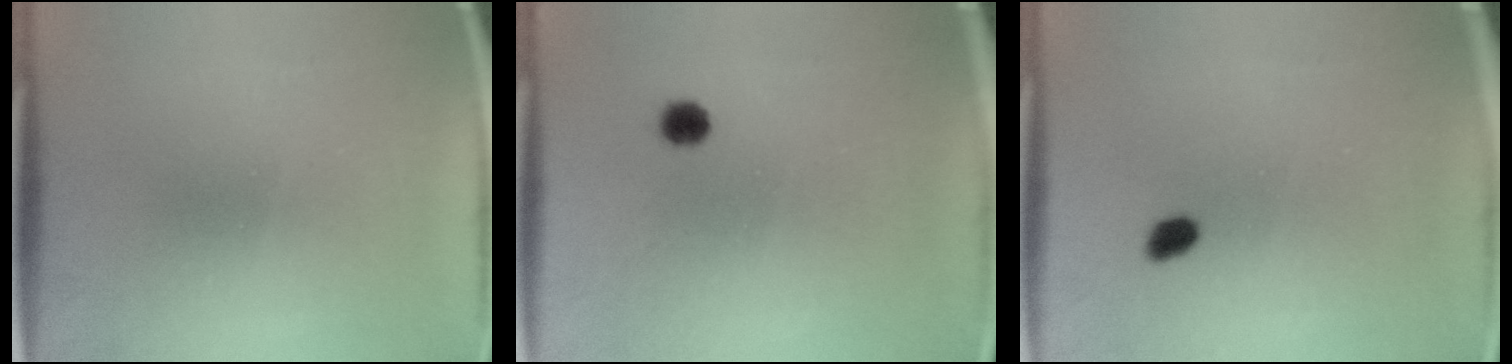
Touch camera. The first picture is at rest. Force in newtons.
{"total": 1.9}
{"total": 1.4}